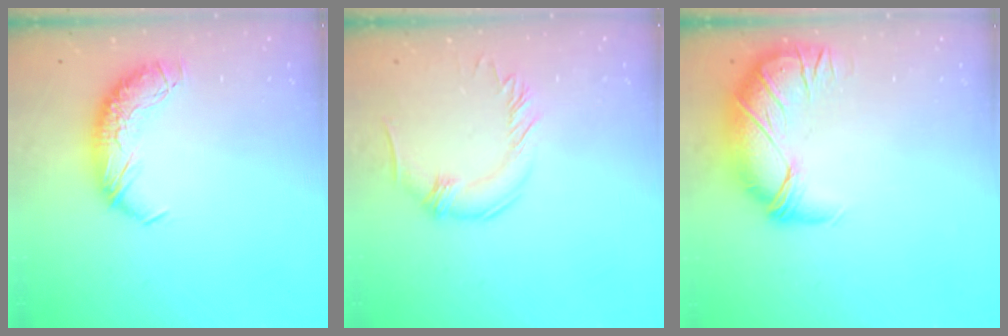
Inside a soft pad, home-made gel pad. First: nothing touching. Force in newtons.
{"total": 0.0}
{"total": 2.8, "press": 0.1, "slide": 2.8}